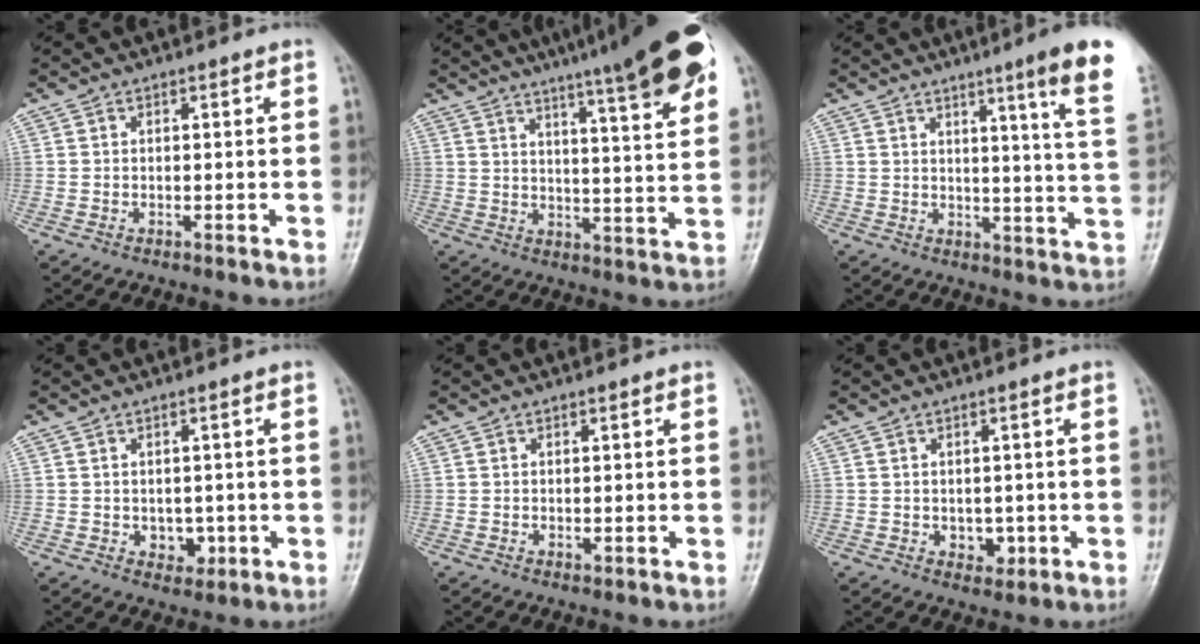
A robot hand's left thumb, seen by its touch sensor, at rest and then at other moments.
{"total": 20.2, "force": [13.2, 2.5, 15.1], "torque": [-0.200, -0.038, 0.173]}
{"total": 12.7, "force": [7.3, -0.4, 10.4], "torque": [-0.134, -0.041, 0.083]}
{"total": 3.7, "force": [-0.6, 2.8, 2.2], "torque": [-0.010, 0.001, -0.001]}
{"total": 0.9, "force": [0.1, 0.5, 0.8], "torque": [-0.010, -0.001, 0.003]}
{"total": 3.3, "force": [-0.5, 2.5, 2.1], "torque": [-0.011, 0.000, 0.000]}